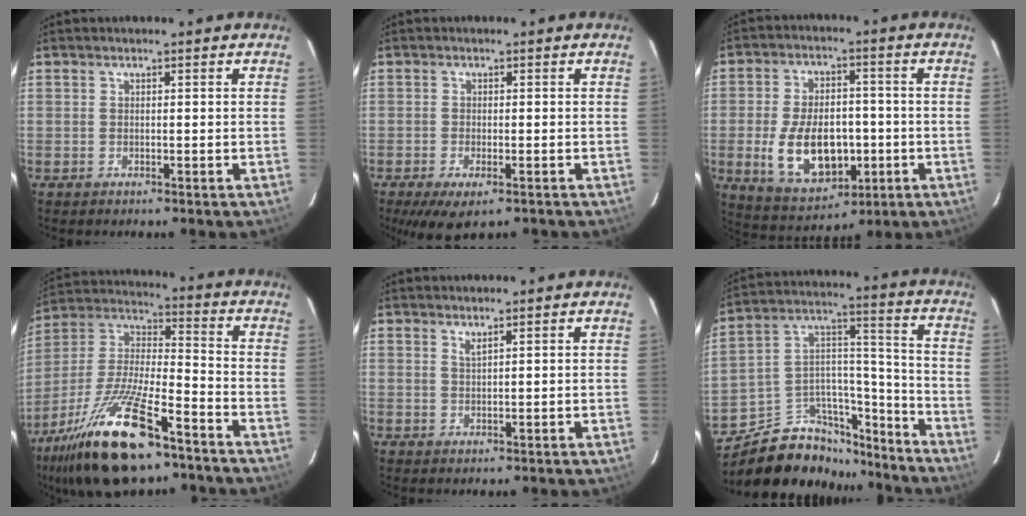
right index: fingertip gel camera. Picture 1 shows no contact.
{"total": 6.7, "force": [-4.2, 2.4, 4.6], "torque": [-0.097, -0.030, -0.064]}
{"total": 14.7, "force": [-3.2, 8.8, 11.4], "torque": [-0.233, -0.003, -0.032]}
{"total": 22.2, "force": [-14.3, 6.6, 15.7], "torque": [-0.311, -0.020, -0.254]}
{"total": 1.0, "force": [0.8, -0.2, 0.6], "torque": [-0.010, -0.001, 0.014]}
{"total": 19.1, "force": [-14.6, 10.0, 7.2], "torque": [-0.139, 0.079, -0.214]}